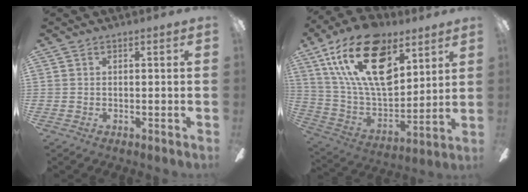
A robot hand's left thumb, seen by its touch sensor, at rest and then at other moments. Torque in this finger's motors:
{"motor_torque": [0.59, 1.05, 1.70, -1.07, 0.41]}